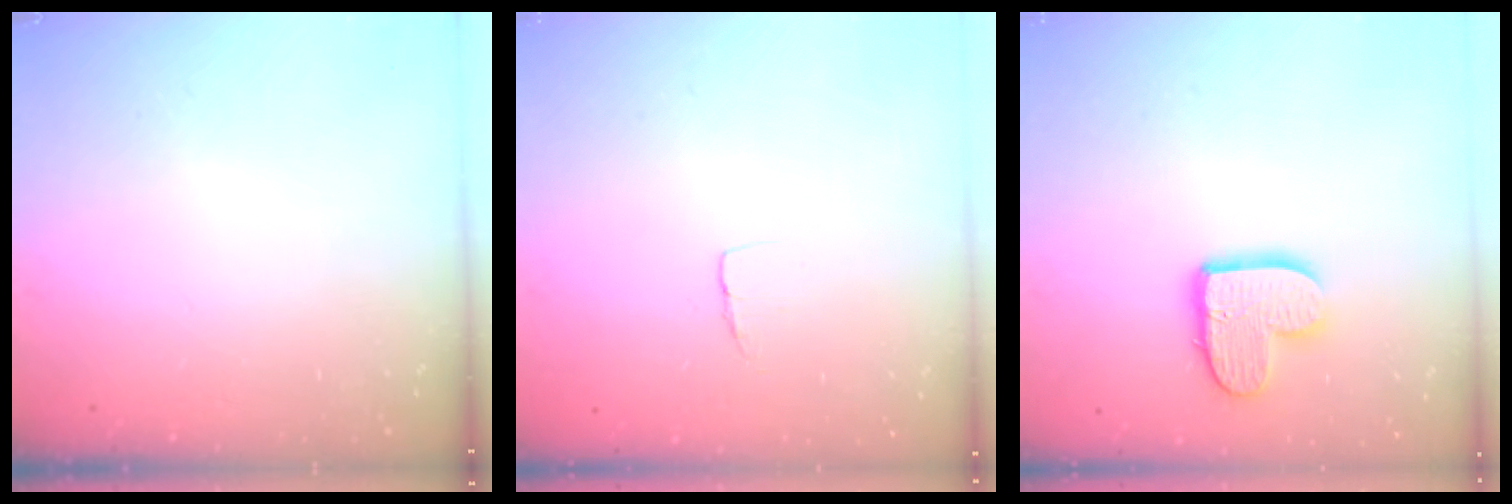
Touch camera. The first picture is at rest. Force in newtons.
{"total": 3.9, "press": 3.9, "slide": 0.3}
{"total": 11.1, "press": 11.1, "slide": 0.5}